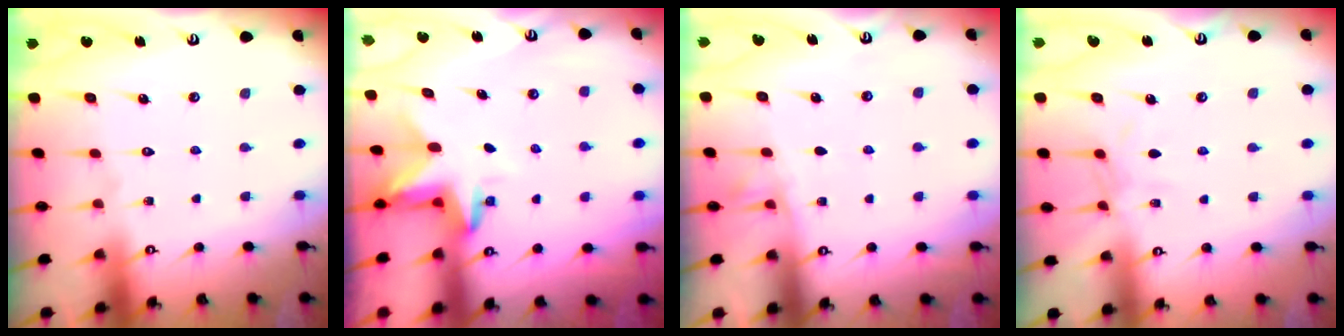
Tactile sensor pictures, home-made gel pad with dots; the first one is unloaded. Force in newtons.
{"total": 3.3, "press": 3.3, "slide": 0.1}
{"total": 2.9, "press": 2.9, "slide": 0.4}
{"total": 4.9, "press": 4.9, "slide": 0.5}